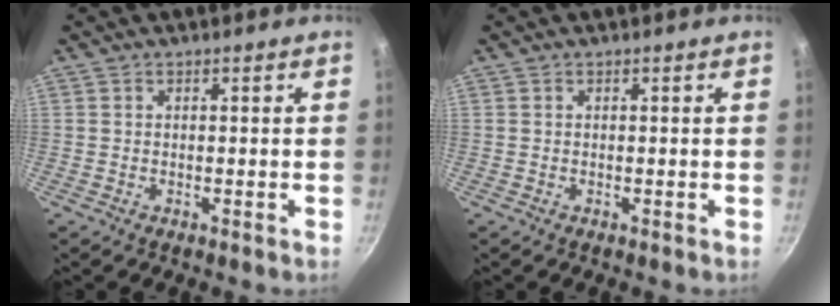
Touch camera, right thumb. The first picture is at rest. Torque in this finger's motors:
{"motor_torque": [0.00, 0.00, 0.00, 0.00, -0.01]}